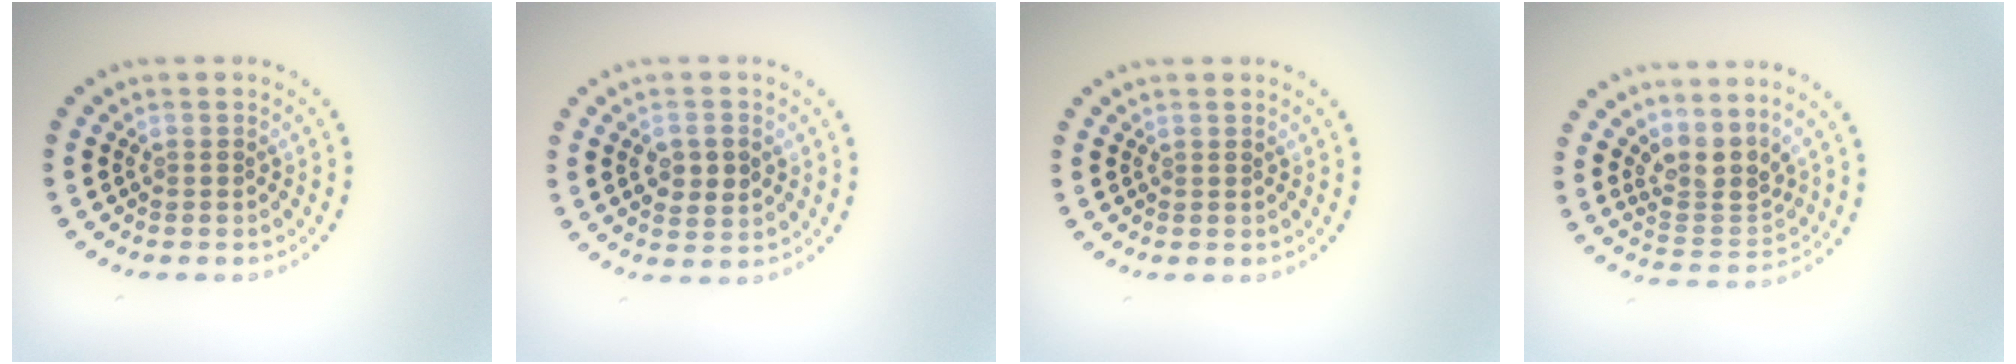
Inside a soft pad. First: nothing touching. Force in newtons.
{"total": 2.7, "press": 2.7, "slide": 0.1}
{"total": 0.0}
{"total": 3.2, "press": 2.5, "slide": 2.1}